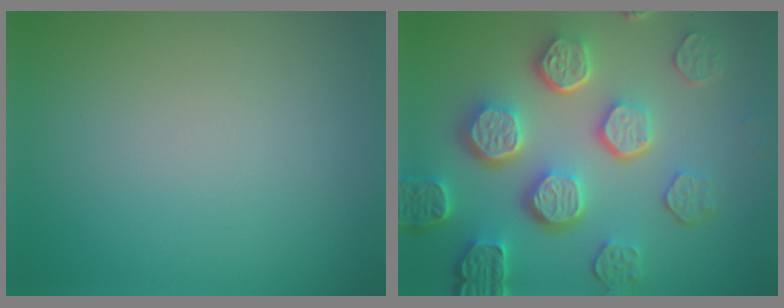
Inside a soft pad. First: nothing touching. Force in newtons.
{"total": 8.1, "press": 6.1, "slide": 5.3}